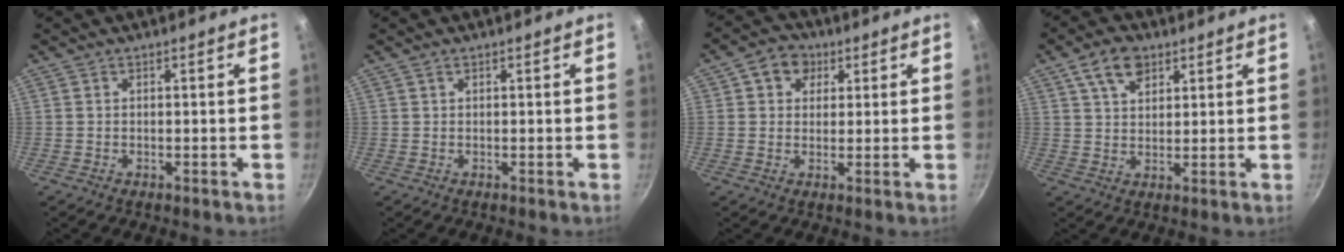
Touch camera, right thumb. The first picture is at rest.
{"total": 0.6, "force": [0.4, 0.2, 0.4], "torque": [-0.006, 0.001, 0.008]}
{"total": 6.3, "force": [2.5, 5.1, 2.7], "torque": [-0.013, -0.002, 0.029]}
{"total": 7.3, "force": [3.8, 4.3, 4.4], "torque": [-0.061, -0.007, 0.066]}